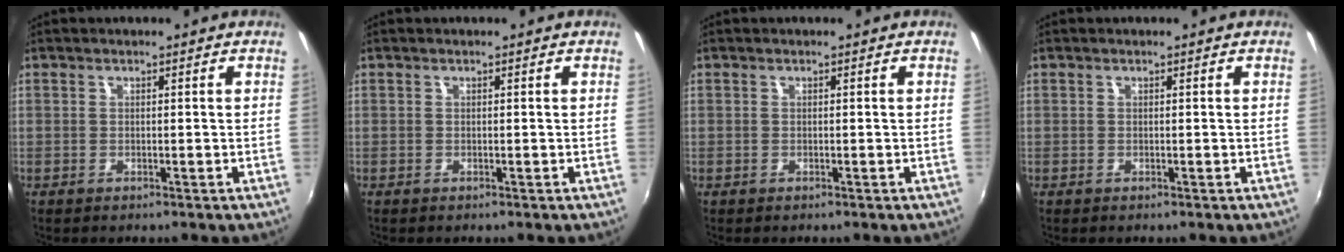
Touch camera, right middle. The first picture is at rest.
{"total": 0.0}
{"total": 0.0}
{"total": 0.0}